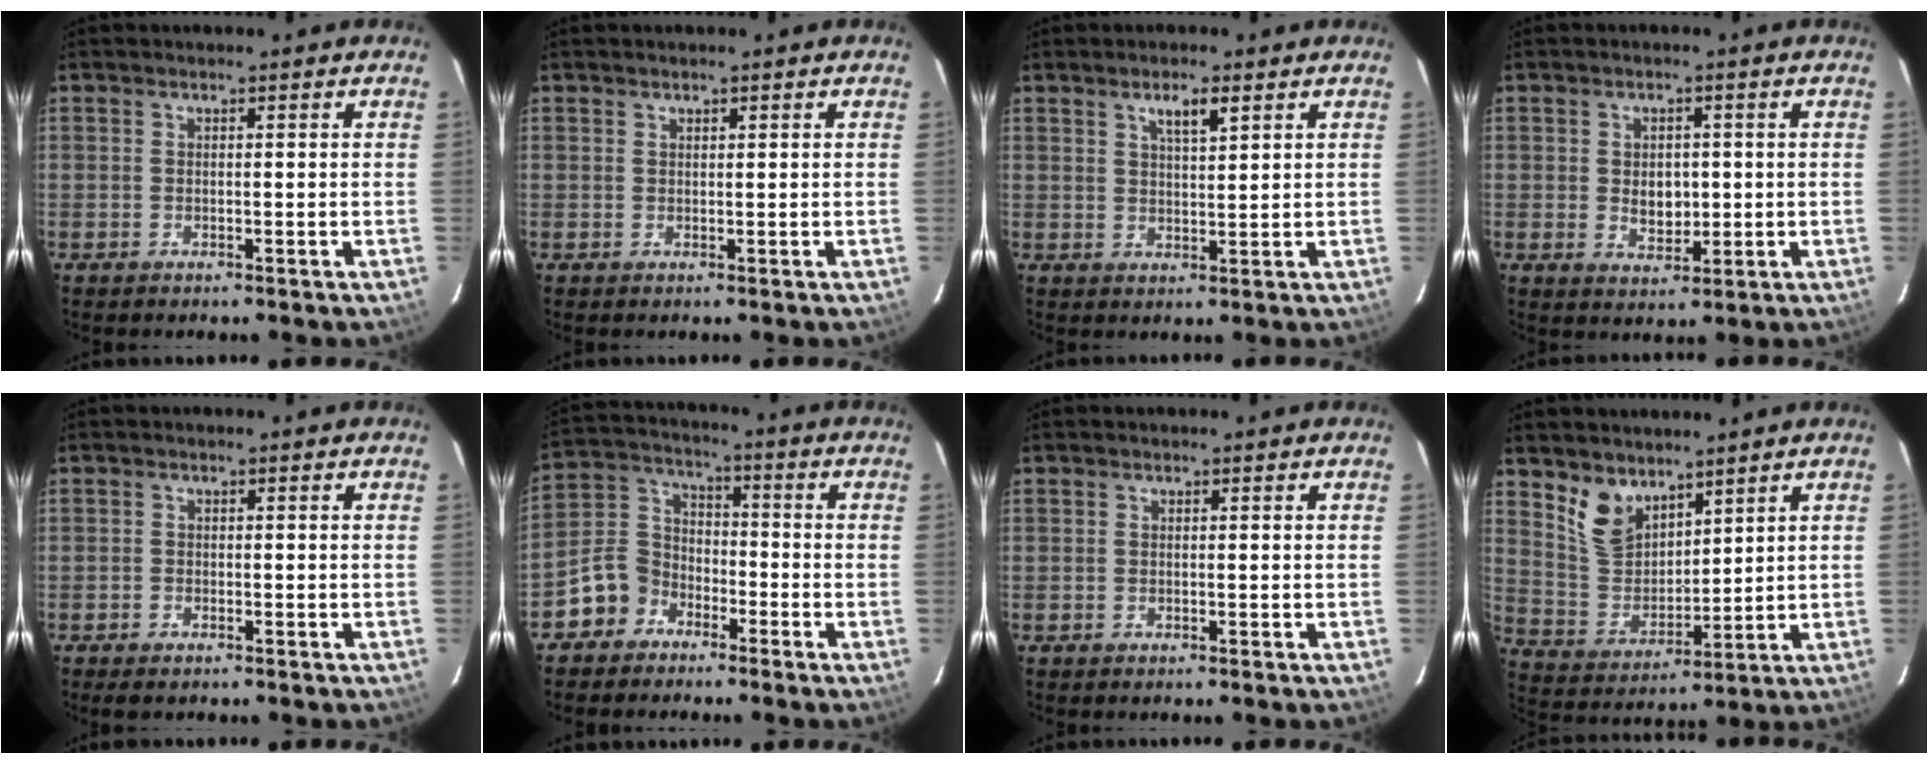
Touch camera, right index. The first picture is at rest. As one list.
[{"total": 0.6, "force": [0.5, 0.3, 0.1], "torque": [-0.003, 0.002, 0.009]}, {"total": 3.8, "force": [2.3, 0.9, 2.9], "torque": [-0.050, 0.004, 0.040]}, {"total": 4.8, "force": [0.0, 3.5, 3.3], "torque": [-0.055, -0.001, 0.006]}, {"total": 1.8, "force": [-1.5, 0.8, 0.8], "torque": [-0.020, -0.003, -0.028]}, {"total": 9.1, "force": [-6.0, 6.4, 2.2], "torque": [-0.057, 0.040, -0.128]}, {"total": 0.0}, {"total": 8.7, "force": [6.2, 4.9, 3.5], "torque": [-0.067, 0.003, 0.134]}]